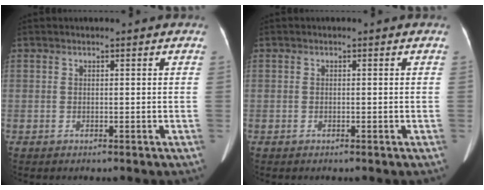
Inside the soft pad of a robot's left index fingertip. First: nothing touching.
{"total": 0.0}